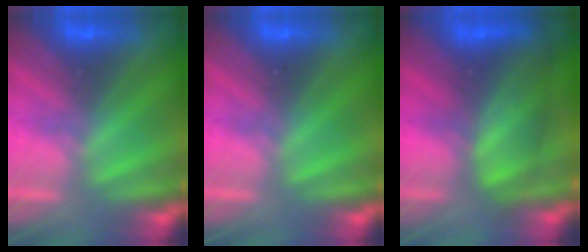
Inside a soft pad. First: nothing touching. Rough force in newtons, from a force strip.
{"total": 0.0}
{"total": 6.7}